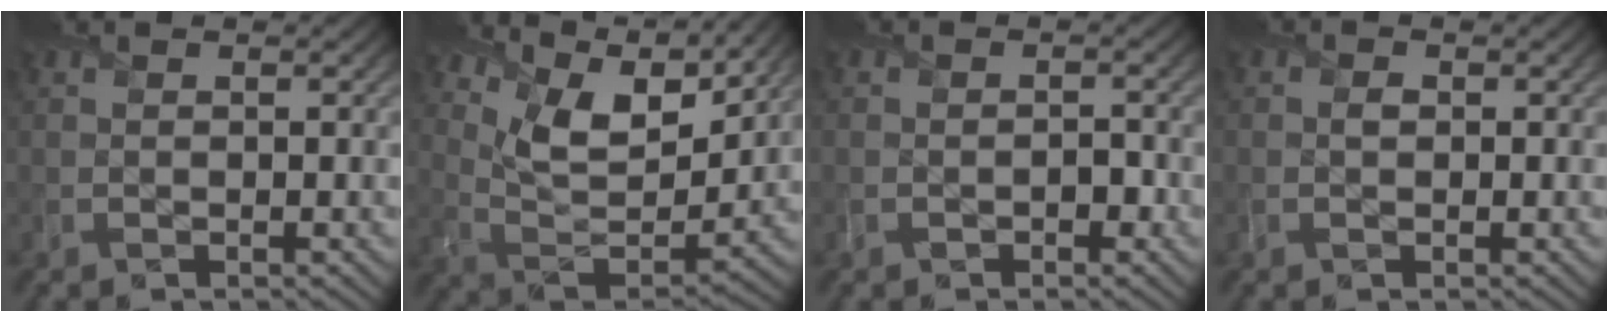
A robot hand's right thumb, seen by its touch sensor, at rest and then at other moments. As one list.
[{"total": 12.5, "force": [8.4, 5.1, 7.6], "torque": [-0.178, 0.001, 0.146]}, {"total": 1.6, "force": [-1.0, 1.0, 0.7], "torque": [-0.008, -0.005, -0.015]}, {"total": 0.9, "force": [-0.2, 0.7, 0.5], "torque": [-0.011, -0.005, -0.007]}]